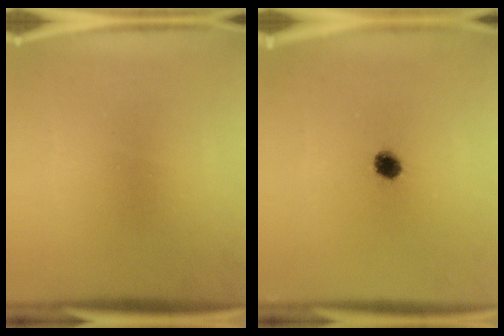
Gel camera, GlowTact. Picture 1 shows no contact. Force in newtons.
{"total": 3.9}